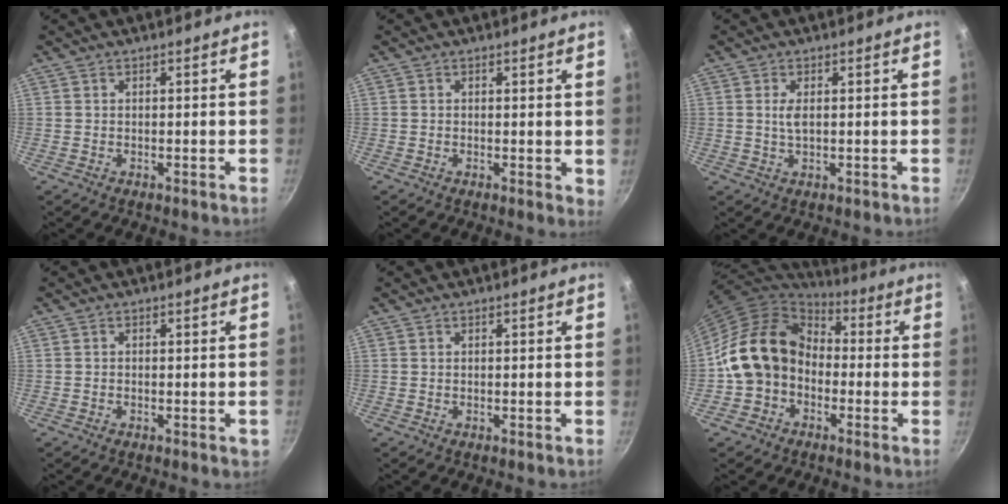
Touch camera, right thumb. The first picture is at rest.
{"total": 1.6, "force": [0.4, 0.8, 1.3], "torque": [-0.015, -0.002, 0.003]}
{"total": 2.4, "force": [0.4, 1.0, 2.2], "torque": [-0.043, -0.001, 0.008]}
{"total": 1.1, "force": [-0.5, 0.5, 0.9], "torque": [-0.011, 0.003, -0.010]}
{"total": 0.0}
{"total": 14.7, "force": [-2.1, 11.8, 8.4], "torque": [-0.116, 0.050, -0.056]}